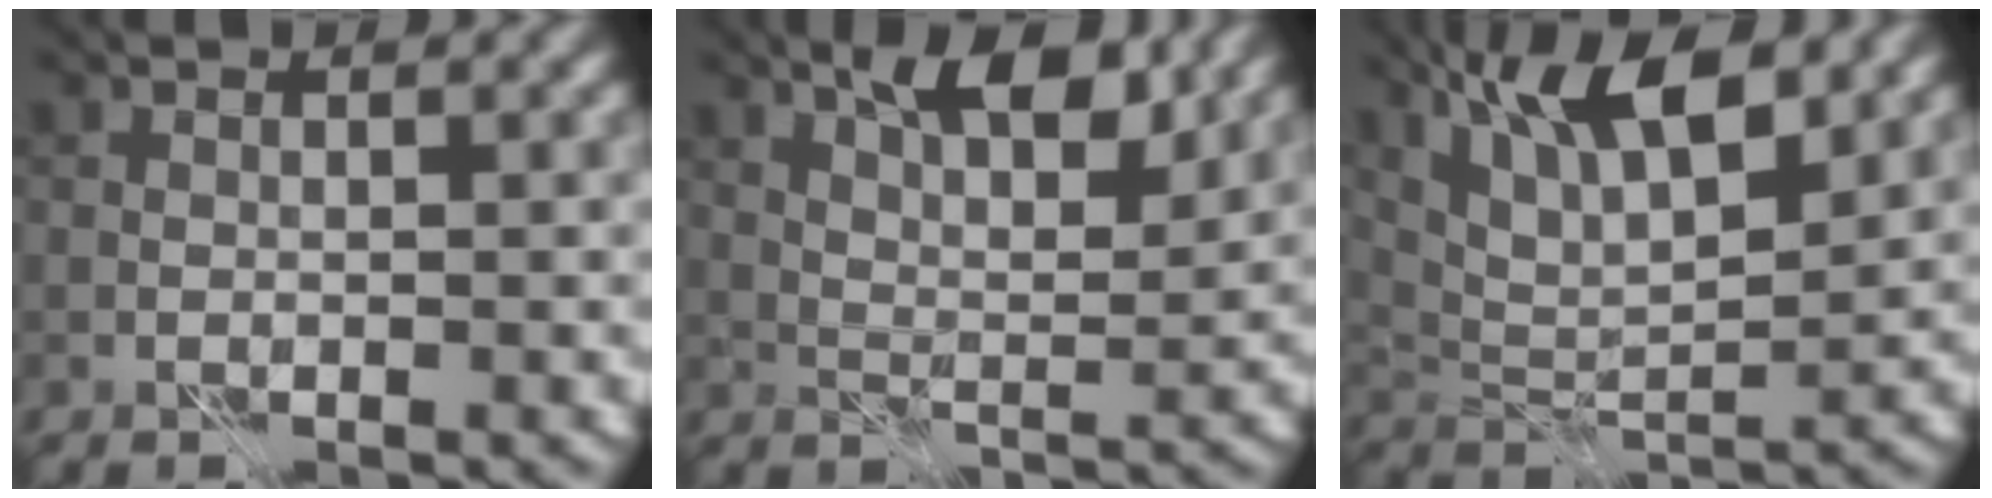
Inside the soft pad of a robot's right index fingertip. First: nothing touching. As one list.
[{"total": 6.7, "force": [4.0, 2.4, 4.7], "torque": [-0.071, 0.003, 0.064]}, {"total": 9.1, "force": [5.3, 3.1, 6.7], "torque": [-0.119, 0.010, 0.089]}]